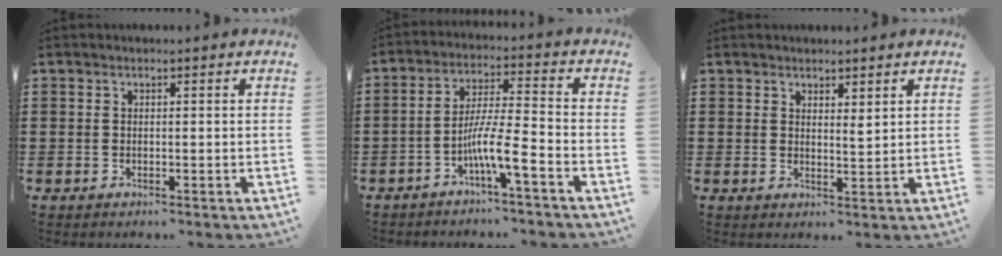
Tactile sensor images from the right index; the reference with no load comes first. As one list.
[{"total": 8.1, "force": [-4.2, 0.6, 6.9], "torque": [-0.137, -0.007, -0.078]}, {"total": 1.9, "force": [1.7, 0.6, 0.6], "torque": [-0.007, 0.001, 0.030]}]